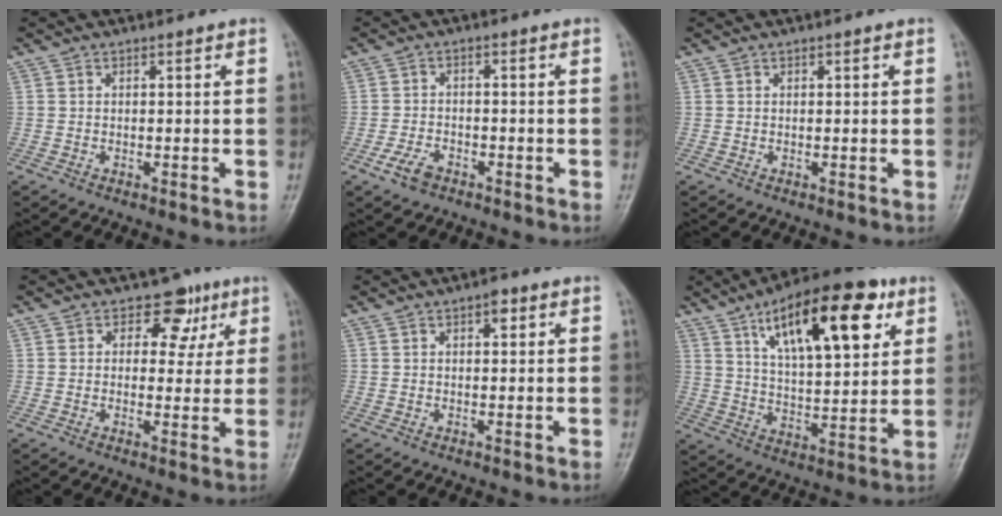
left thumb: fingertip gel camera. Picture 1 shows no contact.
{"total": 4.0, "force": [-2.4, 2.2, 2.3], "torque": [-0.045, 0.011, -0.045]}
{"total": 0.5, "force": [0.2, 0.2, 0.4], "torque": [-0.004, 0.001, 0.002]}
{"total": 6.8, "force": [3.1, 5.0, 3.4], "torque": [0.002, -0.004, 0.033]}
{"total": 2.2, "force": [1.0, 1.1, 1.6], "torque": [-0.016, 0.001, 0.010]}
{"total": 20.6, "force": [9.6, 8.0, 16.4], "torque": [-0.222, -0.025, 0.156]}